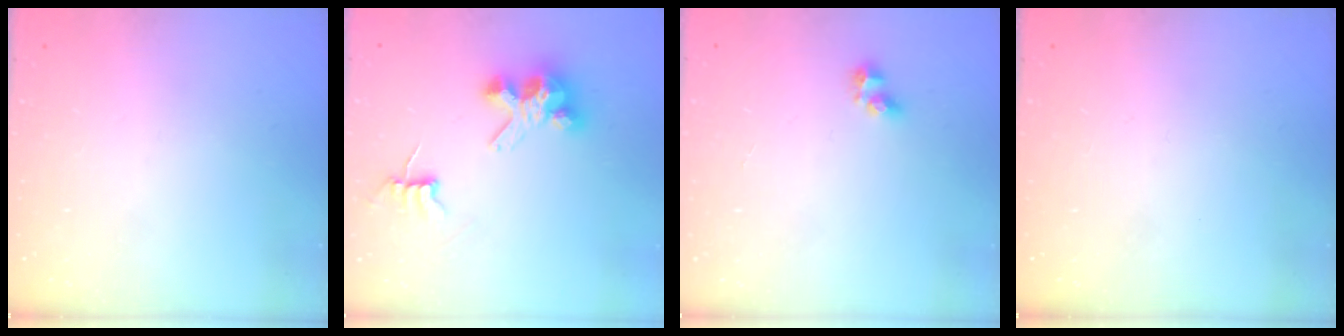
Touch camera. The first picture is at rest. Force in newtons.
{"total": 6.9, "press": 6.9, "slide": 0.5}
{"total": 4.4, "press": 4.3, "slide": 0.8}
{"total": 0.0}